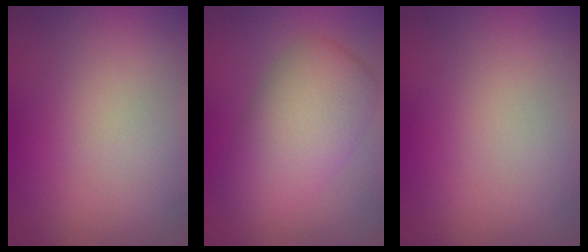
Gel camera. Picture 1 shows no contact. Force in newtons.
{"total": 5.9, "press": 5.9, "slide": 0.1}
{"total": 0.0}